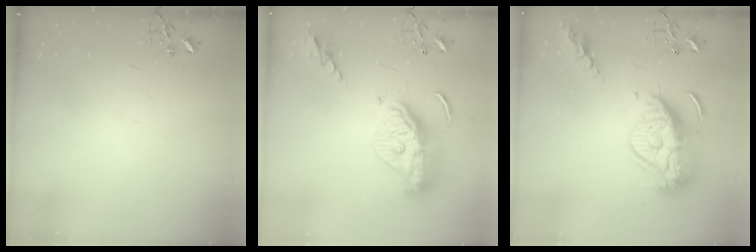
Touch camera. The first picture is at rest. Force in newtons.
{"total": 14.7, "press": 14.6, "slide": 1.6}
{"total": 18.4, "press": 18.3, "slide": 1.7}